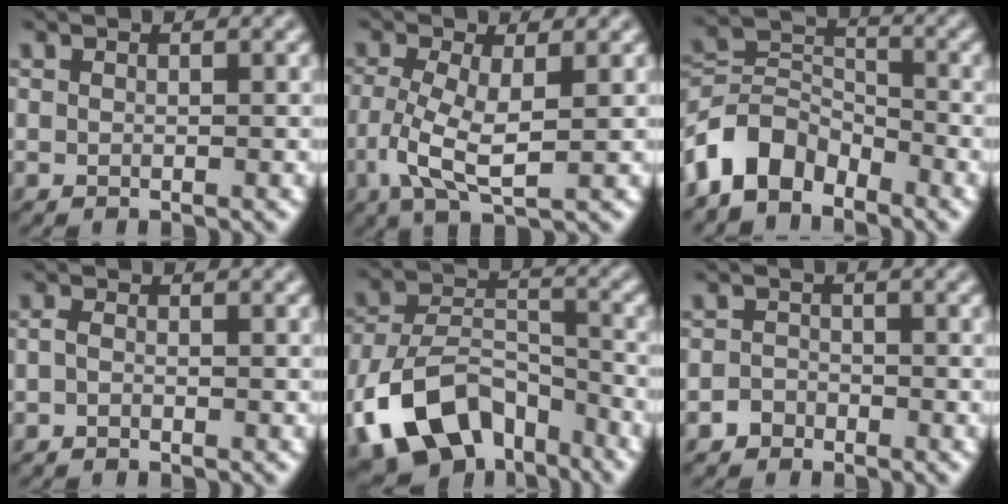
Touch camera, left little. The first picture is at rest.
{"total": 4.7, "force": [-0.7, 1.5, 4.4], "torque": [-0.101, -0.004, -0.013]}
{"total": 5.6, "force": [-4.0, 3.1, 2.4], "torque": [-0.044, 0.009, -0.088]}
{"total": 0.9, "force": [-0.4, 0.5, 0.6], "torque": [-0.015, 0.002, -0.013]}
{"total": 11.0, "force": [-6.4, 6.3, 6.2], "torque": [-0.118, 0.002, -0.124]}
{"total": 1.5, "force": [-1.1, 1.0, 0.1], "torque": [0.007, 0.006, -0.026]}